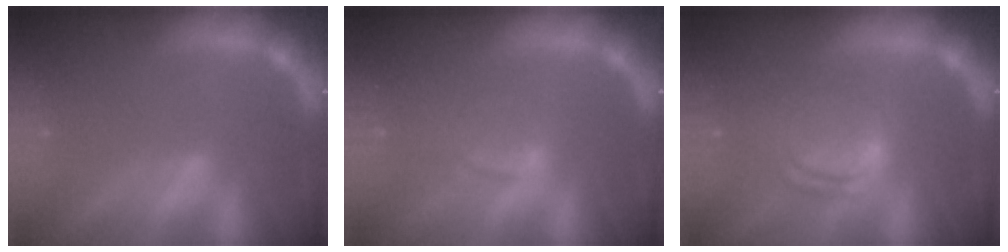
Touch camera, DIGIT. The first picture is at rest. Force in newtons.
{"total": 2.4}
{"total": 6.1}